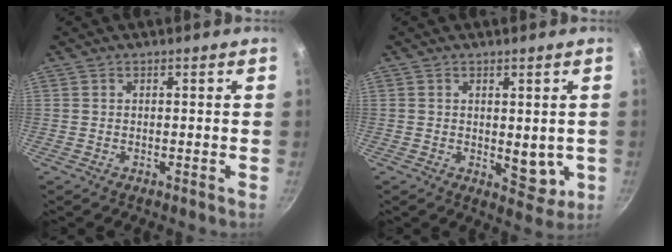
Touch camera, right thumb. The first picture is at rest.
{"total": 6.2, "force": [-0.1, 3.6, 5.0], "torque": [-0.061, -0.016, 0.004]}